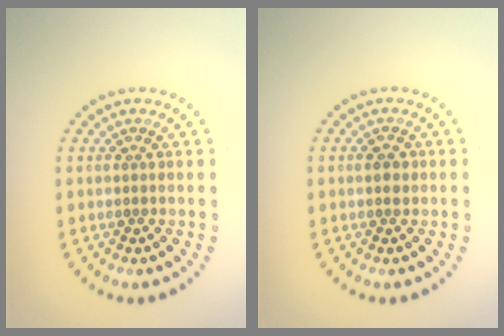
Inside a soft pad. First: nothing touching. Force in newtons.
{"total": 1.1, "press": 1.1, "slide": 0.2}